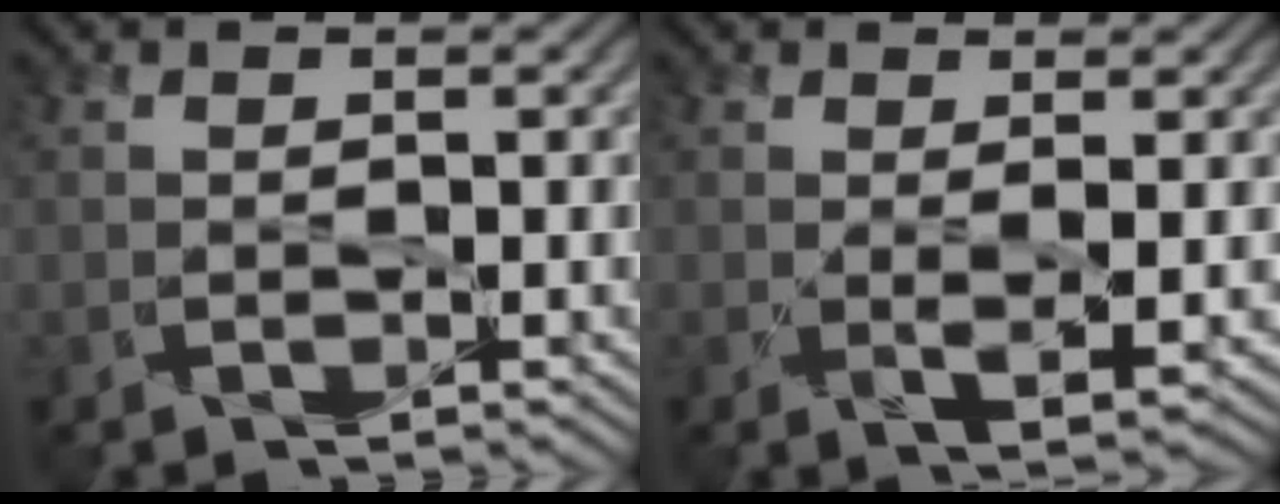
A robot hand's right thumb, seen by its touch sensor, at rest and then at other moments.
{"total": 2.4, "force": [0.2, 0.4, 2.4], "torque": [-0.049, -0.008, 0.005]}